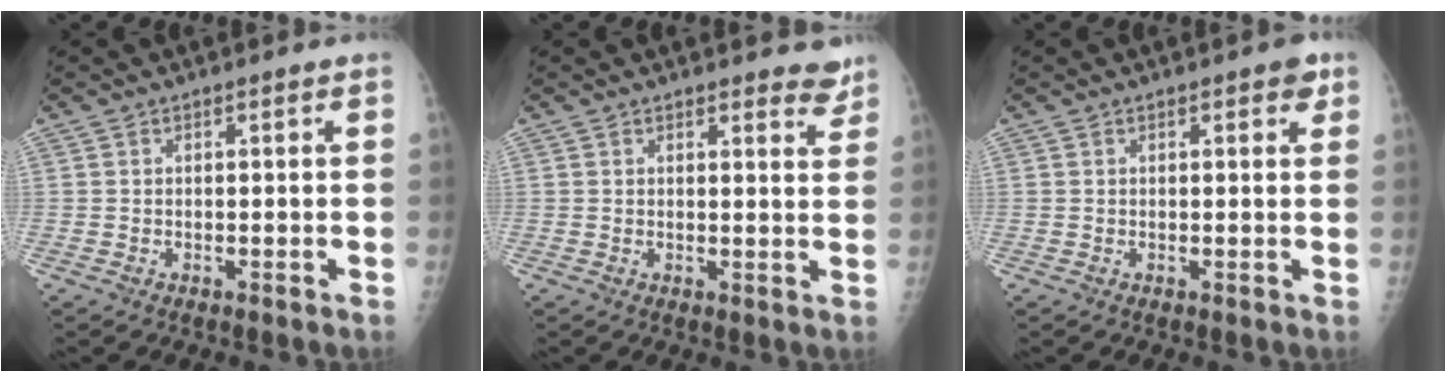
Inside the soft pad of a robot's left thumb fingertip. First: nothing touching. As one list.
[{"total": 4.5, "force": [4.0, 1.4, 1.5], "torque": [0.006, -0.024, 0.037]}, {"total": 2.5, "force": [1.4, 0.9, 1.8], "torque": [-0.011, -0.002, 0.014]}]